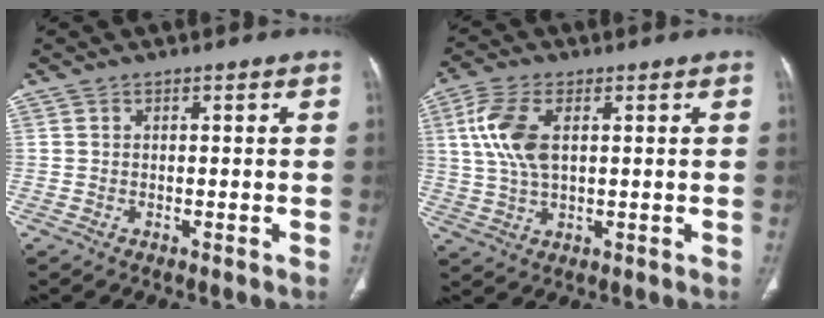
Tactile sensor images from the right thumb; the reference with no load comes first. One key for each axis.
{"total": 9.3, "fx": 2.3, "fy": 4.8, "fz": 7.7, "tx": -0.178, "ty": 0.003, "tz": 0.046}